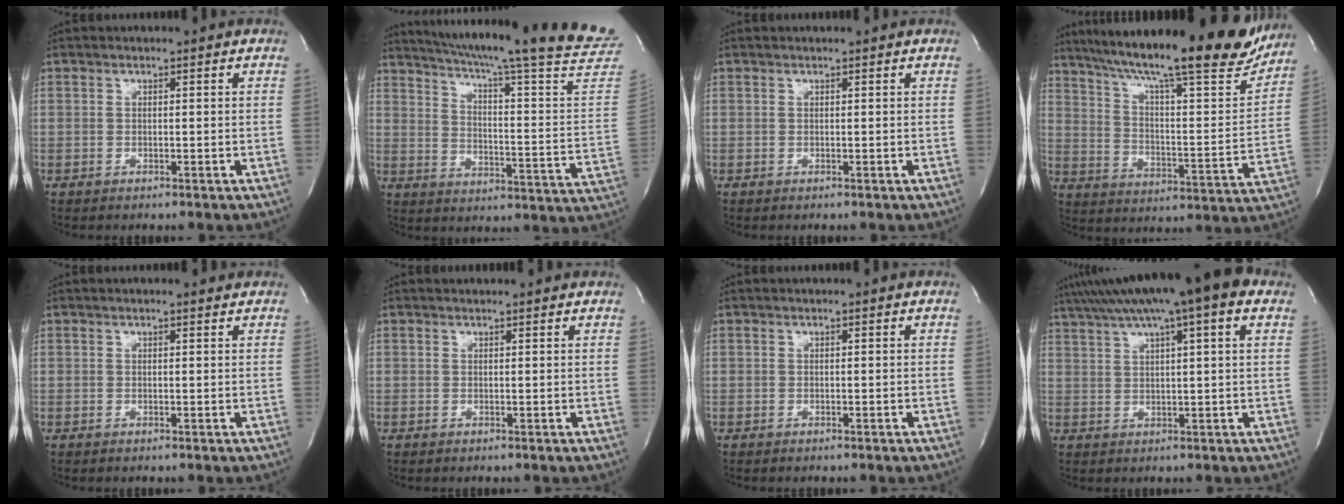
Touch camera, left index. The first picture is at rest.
{"total": 29.4, "force": [25.8, -1.1, 14.1], "torque": [-0.222, -0.108, 0.325]}
{"total": 1.1, "force": [1.1, 0.0, 0.2], "torque": [-0.007, 0.015, 0.018]}
{"total": 28.1, "force": [23.3, 4.0, 15.2], "torque": [-0.248, -0.032, 0.319]}
{"total": 1.3, "force": [1.2, 0.2, 0.5], "torque": [-0.014, 0.005, 0.014]}
{"total": 2.5, "force": [2.5, 0.2, 0.4], "torque": [-0.014, 0.010, 0.026]}
{"total": 0.0}
{"total": 16.3, "force": [10.9, 1.4, 12.0], "torque": [-0.206, 0.050, 0.152]}